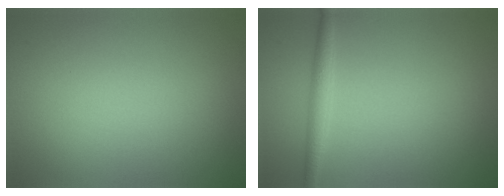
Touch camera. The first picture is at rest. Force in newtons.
{"total": 1.9, "press": 1.9, "slide": 0.0}